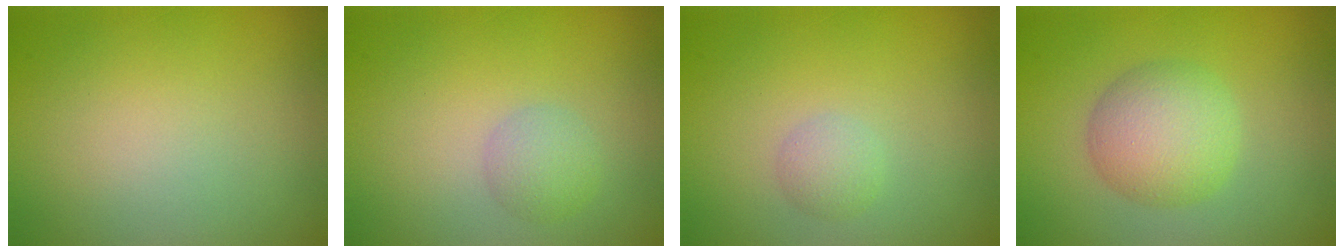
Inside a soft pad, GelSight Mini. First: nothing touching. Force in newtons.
{"total": 2.0, "press": 2.0, "slide": 0.0}
{"total": 1.4, "press": 1.4, "slide": 0.1}
{"total": 4.8, "press": 4.8, "slide": 0.1}